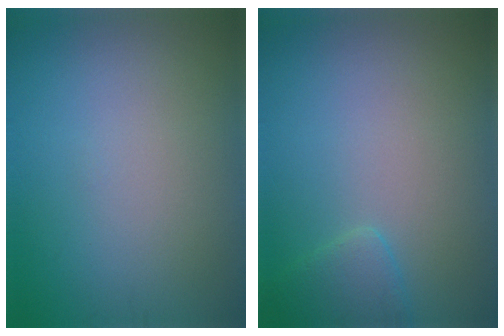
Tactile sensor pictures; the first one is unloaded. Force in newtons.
{"total": 1.9, "press": 1.9, "slide": 0.1}